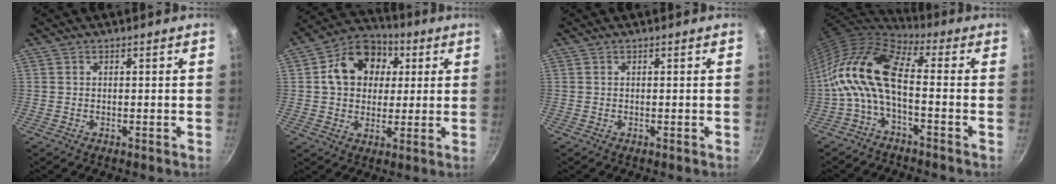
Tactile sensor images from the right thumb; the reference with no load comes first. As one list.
[{"total": 13.6, "force": [3.2, 10.8, 7.6], "torque": [-0.098, 0.016, 0.039]}, {"total": 0.0}, {"total": 12.3, "force": [-1.8, 5.5, 10.8], "torque": [-0.221, 0.033, -0.051]}]